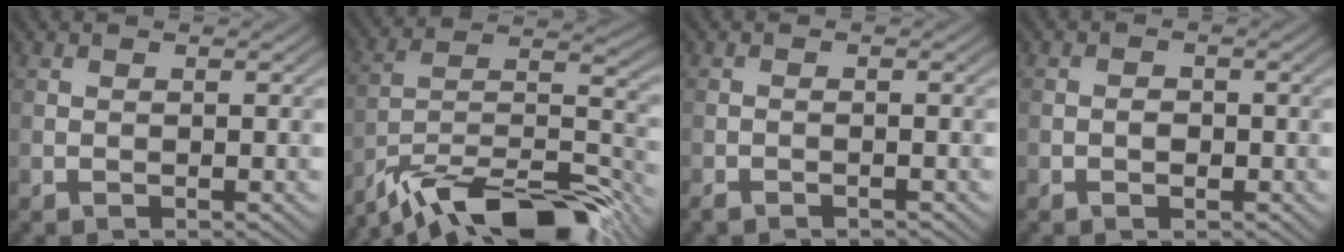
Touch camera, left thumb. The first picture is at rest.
{"total": 16.3, "force": [-12.9, 4.5, 8.8], "torque": [-0.171, -0.001, -0.222]}
{"total": 1.2, "force": [-1.2, 0.1, 0.4], "torque": [-0.007, -0.002, -0.022]}
{"total": 1.3, "force": [-0.5, 1.0, 0.7], "torque": [-0.012, -0.001, -0.012]}